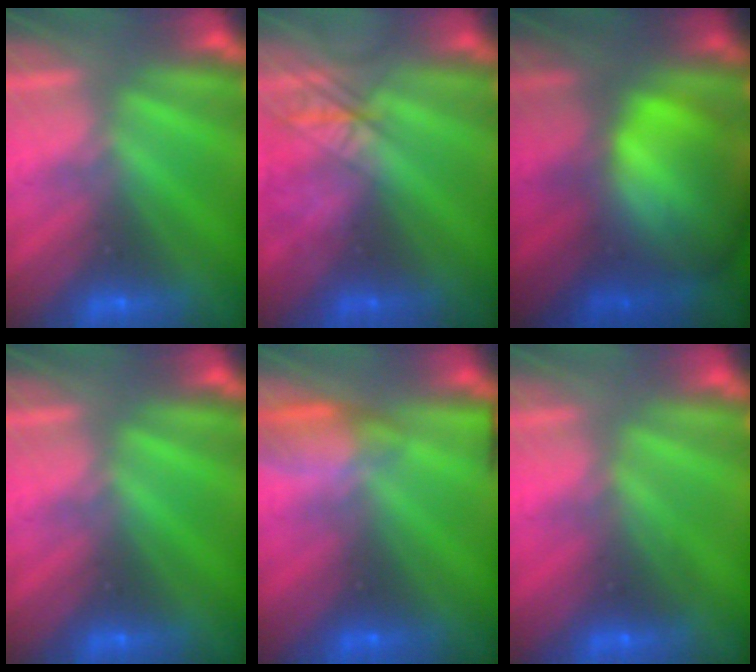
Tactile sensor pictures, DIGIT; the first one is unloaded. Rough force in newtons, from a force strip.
{"total": 2.5}
{"total": 6.9}
{"total": 0.0}
{"total": 5.4}
{"total": 2.6}